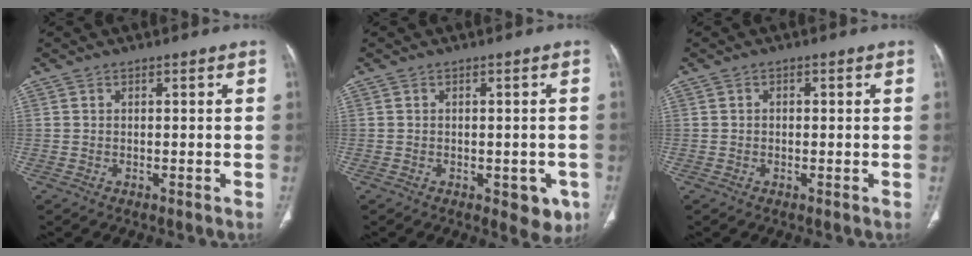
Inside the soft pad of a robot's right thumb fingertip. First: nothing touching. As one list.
[{"total": 5.1, "force": [-2.0, 2.9, 3.7], "torque": [-0.015, 0.000, -0.019]}, {"total": 0.7, "force": [0.0, 0.6, 0.4], "torque": [-0.004, 0.002, -0.002]}]